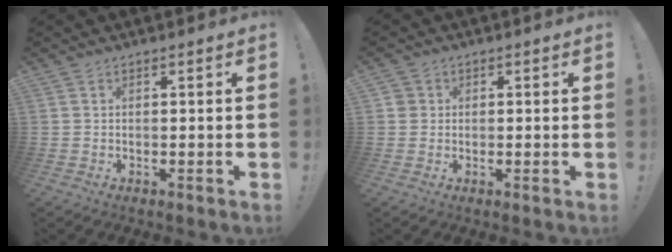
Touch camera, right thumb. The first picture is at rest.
{"total": 2.2, "force": [0.2, 2.1, 0.6], "torque": [-0.002, 0.002, 0.004]}